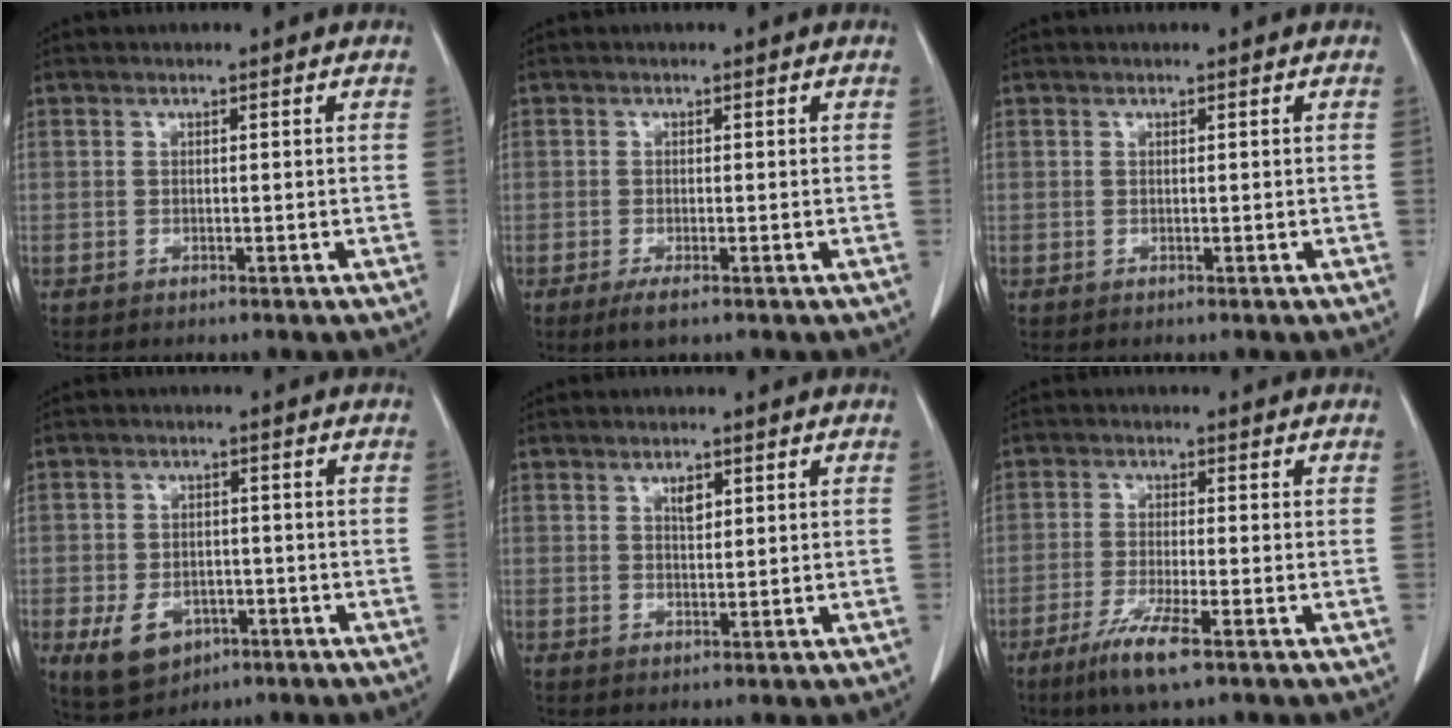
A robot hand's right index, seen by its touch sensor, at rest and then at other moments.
{"total": 1.9, "force": [-1.1, 0.5, 1.5], "torque": [-0.028, -0.004, -0.019]}
{"total": 0.0}
{"total": 6.8, "force": [-2.8, 5.1, 3.7], "torque": [-0.065, 0.003, -0.030]}
{"total": 1.9, "force": [0.9, 0.9, 1.4], "torque": [-0.023, -0.002, 0.017]}
{"total": 6.4, "force": [-3.8, 0.2, 5.1], "torque": [-0.104, -0.017, -0.071]}